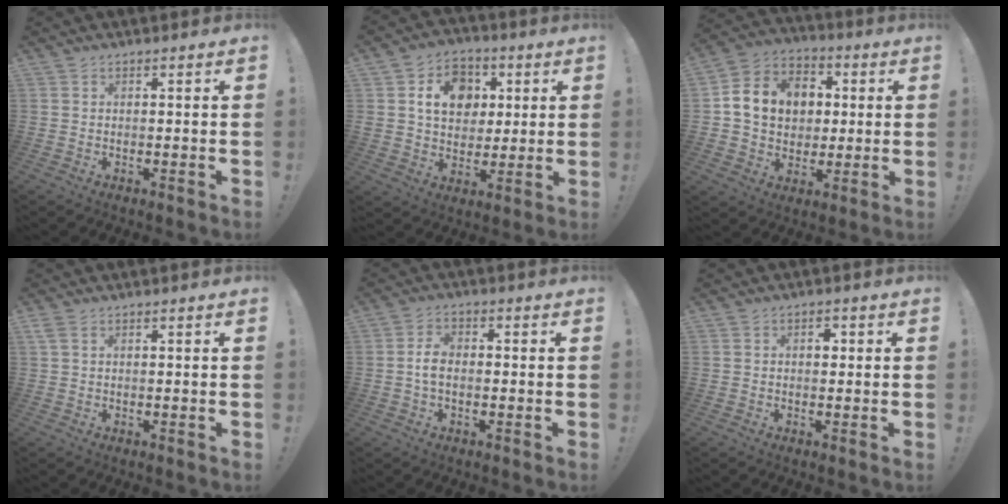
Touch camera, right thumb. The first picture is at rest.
{"total": 13.5, "force": [4.1, 10.8, 6.9], "torque": [-0.100, -0.004, 0.081]}
{"total": 14.5, "force": [2.6, 12.2, 7.4], "torque": [-0.110, 0.000, 0.057]}
{"total": 1.7, "force": [0.8, 0.8, 1.3], "torque": [-0.033, 0.006, 0.016]}
{"total": 4.9, "force": [-0.6, 2.9, 3.9], "torque": [-0.069, 0.009, -0.011]}
{"total": 2.4, "force": [0.1, 1.7, 1.6], "torque": [-0.008, -0.001, -0.005]}